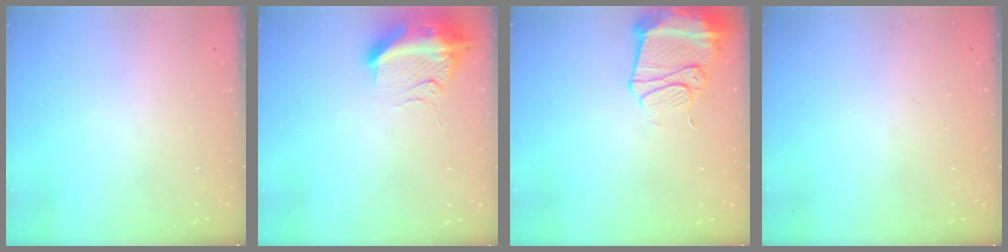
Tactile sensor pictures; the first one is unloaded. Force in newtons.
{"total": 12.1, "press": 12.1, "slide": 1.3}
{"total": 13.2, "press": 13.2, "slide": 1.4}
{"total": 0.0}